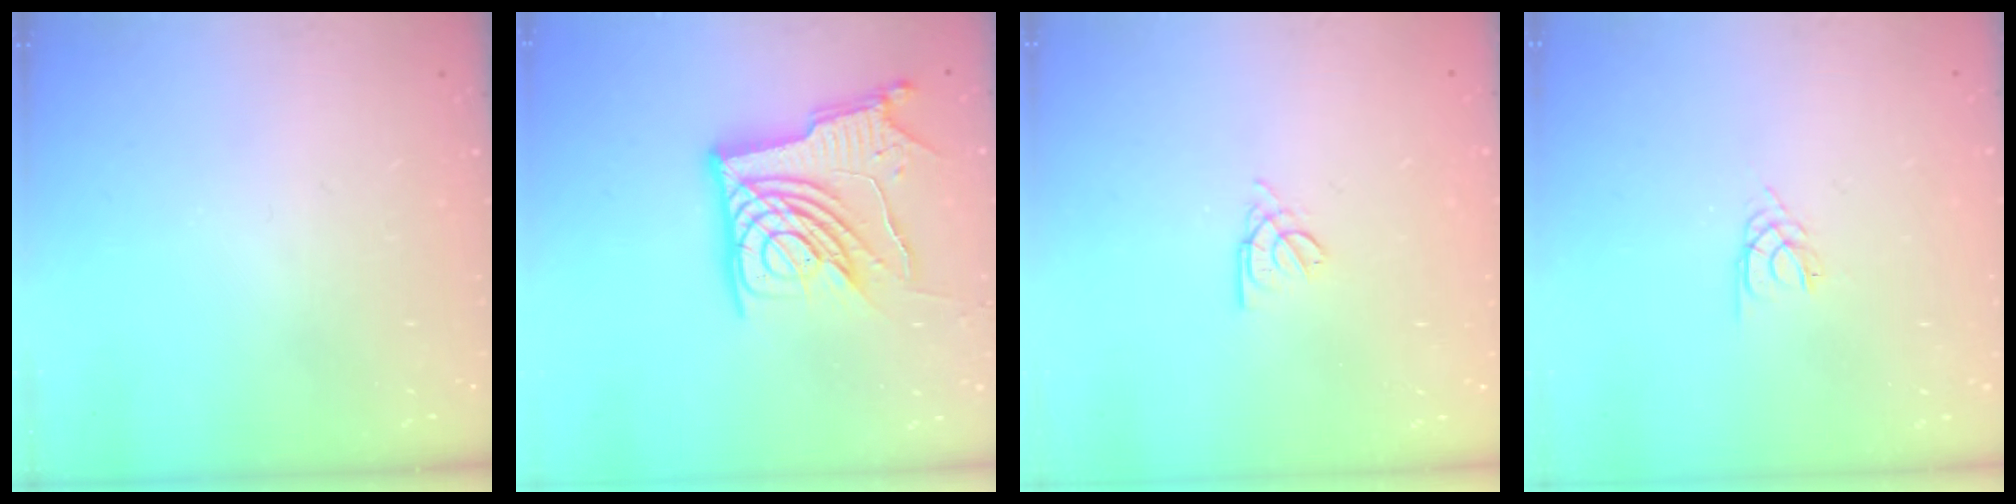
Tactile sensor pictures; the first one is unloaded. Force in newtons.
{"total": 16.7, "press": 16.6, "slide": 2.2}
{"total": 2.5, "press": 2.5, "slide": 0.5}
{"total": 1.6, "press": 1.6, "slide": 0.3}